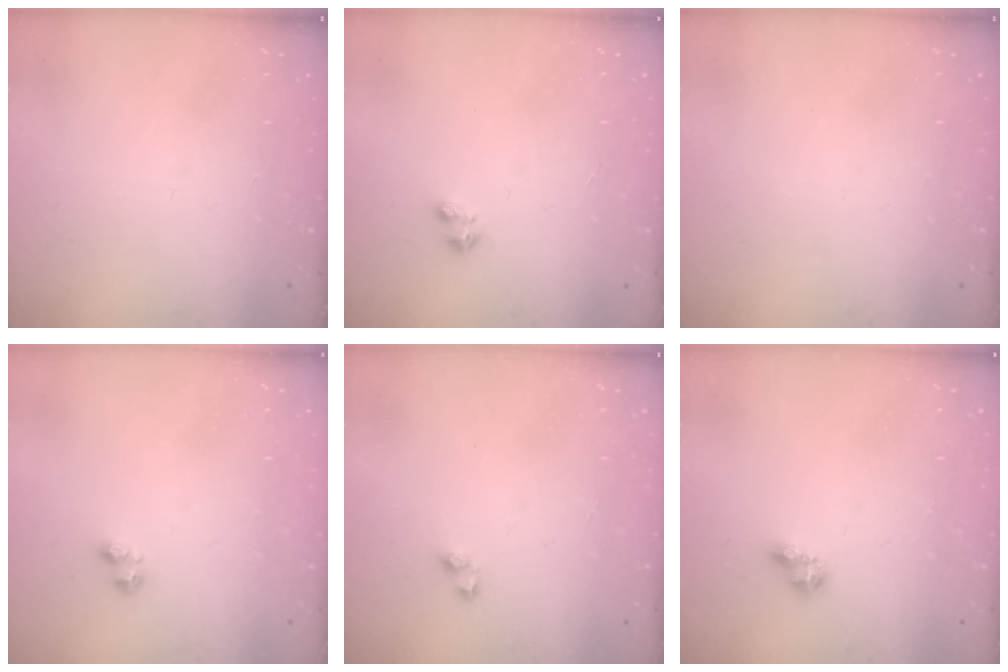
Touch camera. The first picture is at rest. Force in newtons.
{"total": 1.5, "press": 1.5, "slide": 0.3}
{"total": 0.0}
{"total": 1.9, "press": 1.8, "slide": 0.5}
{"total": 3.1, "press": 3.1, "slide": 0.2}
{"total": 5.7, "press": 5.7, "slide": 0.5}